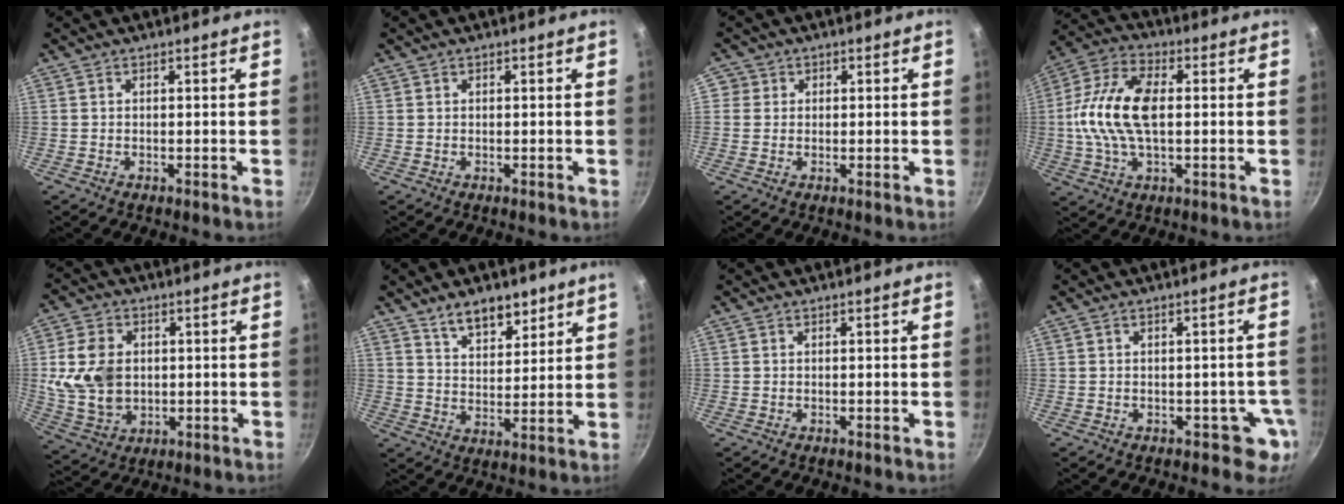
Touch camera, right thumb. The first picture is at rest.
{"total": 0.0}
{"total": 2.3, "force": [0.2, 2.3, 0.3], "torque": [0.018, 0.007, -0.001]}
{"total": 14.8, "force": [0.5, 7.9, 12.5], "torque": [-0.241, 0.025, -0.004]}
{"total": 12.2, "force": [1.0, 9.2, 7.9], "torque": [-0.131, -0.008, 0.028]}
{"total": 8.6, "force": [6.3, 3.5, 4.8], "torque": [-0.055, -0.036, 0.111]}
{"total": 0.0}
{"total": 4.0, "force": [-1.1, 3.0, 2.3], "torque": [0.019, 0.020, -0.005]}